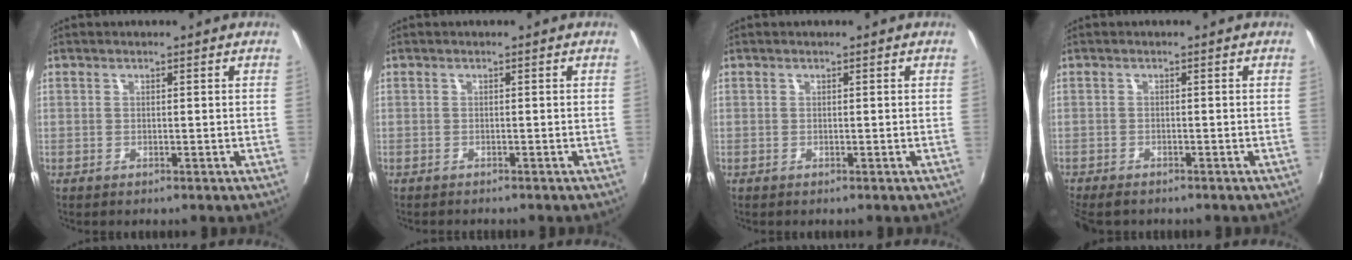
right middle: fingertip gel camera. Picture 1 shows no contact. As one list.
[{"total": 1.1, "force": [-1.1, 0.1, 0.3], "torque": [-0.007, -0.006, -0.016]}, {"total": 0.0}, {"total": 4.0, "force": [-3.4, 1.2, 1.7], "torque": [-0.045, -0.023, -0.061]}]